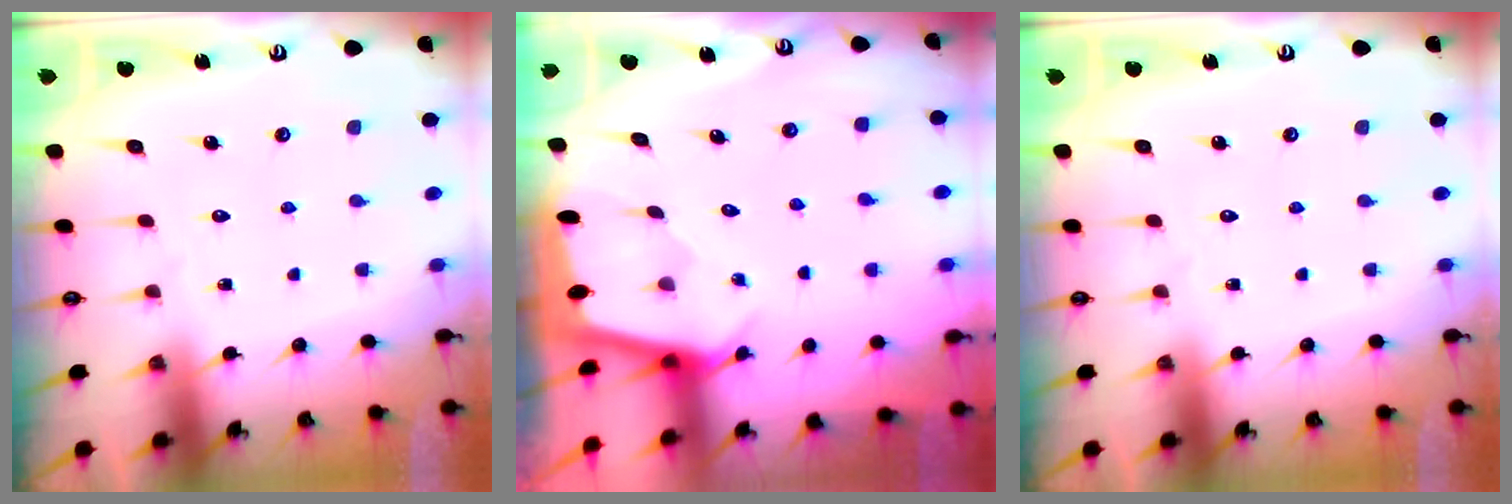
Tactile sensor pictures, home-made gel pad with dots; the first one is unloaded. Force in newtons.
{"total": 1.7, "press": 1.6, "slide": 0.2}
{"total": 0.0}